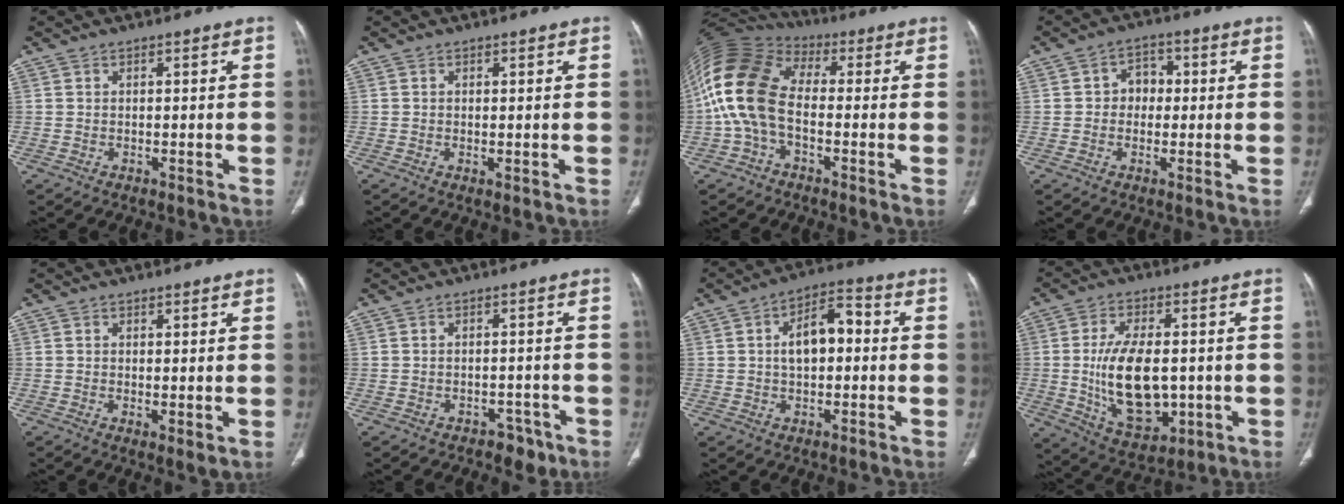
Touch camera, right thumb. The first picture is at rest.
{"total": 0.7, "force": [-0.1, 0.3, 0.6], "torque": [-0.017, -0.004, 0.001]}
{"total": 15.4, "force": [-1.5, 9.6, 11.9], "torque": [-0.253, 0.035, -0.038]}
{"total": 4.8, "force": [0.2, 4.0, 2.7], "torque": [-0.013, 0.014, -0.005]}
{"total": 2.1, "force": [-0.1, 0.7, 2.0], "torque": [-0.039, -0.011, -0.001]}
{"total": 3.9, "force": [-2.5, 2.6, 1.5], "torque": [-0.005, 0.018, -0.028]}
{"total": 9.1, "force": [0.6, 5.2, 7.4], "torque": [-0.109, 0.028, 0.001]}
{"total": 16.1, "force": [-1.1, 9.2, 13.2], "torque": [-0.212, -0.008, 0.000]}